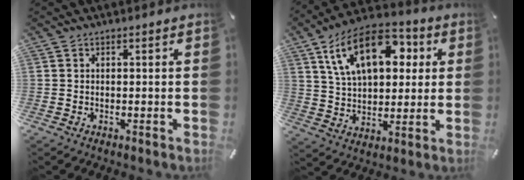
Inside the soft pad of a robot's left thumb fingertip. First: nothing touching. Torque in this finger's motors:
{"motor_torque": [2.53, 2.48, 1.91, -0.86, 0.24]}